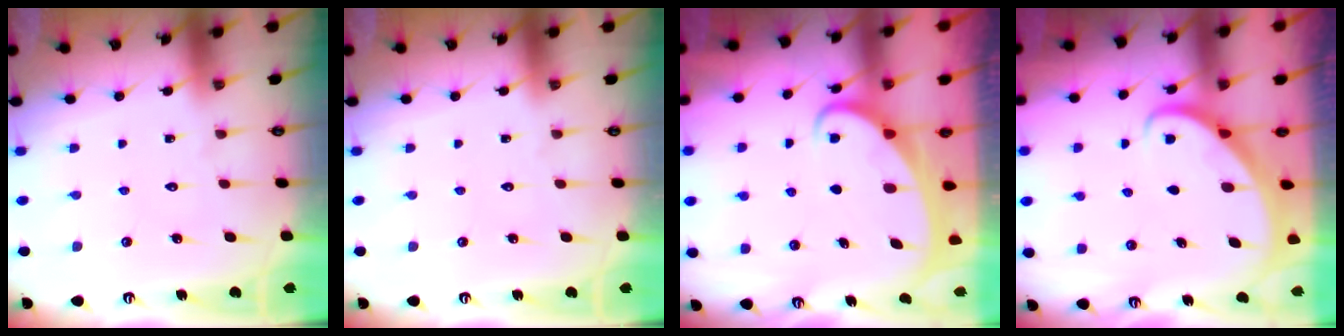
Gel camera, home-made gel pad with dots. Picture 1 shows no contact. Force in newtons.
{"total": 0.0}
{"total": 2.1, "press": 2.1, "slide": 0.4}
{"total": 2.5, "press": 2.5, "slide": 0.3}